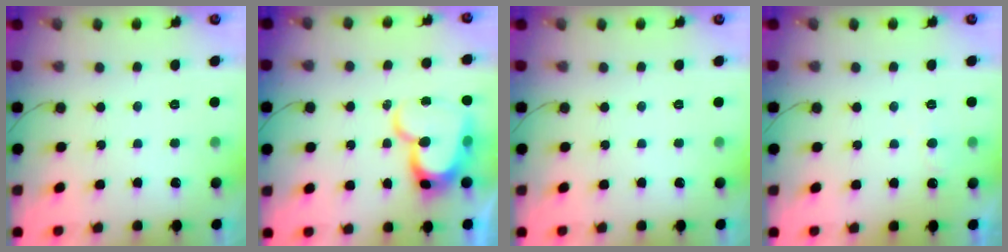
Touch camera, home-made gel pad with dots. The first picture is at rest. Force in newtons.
{"total": 16.3, "press": 16.2, "slide": 1.2}
{"total": 0.0}
{"total": 4.7, "press": 4.7, "slide": 0.4}